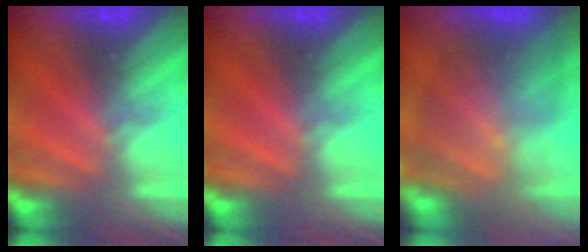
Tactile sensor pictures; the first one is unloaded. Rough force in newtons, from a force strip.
{"total": 0.0}
{"total": 11.8}